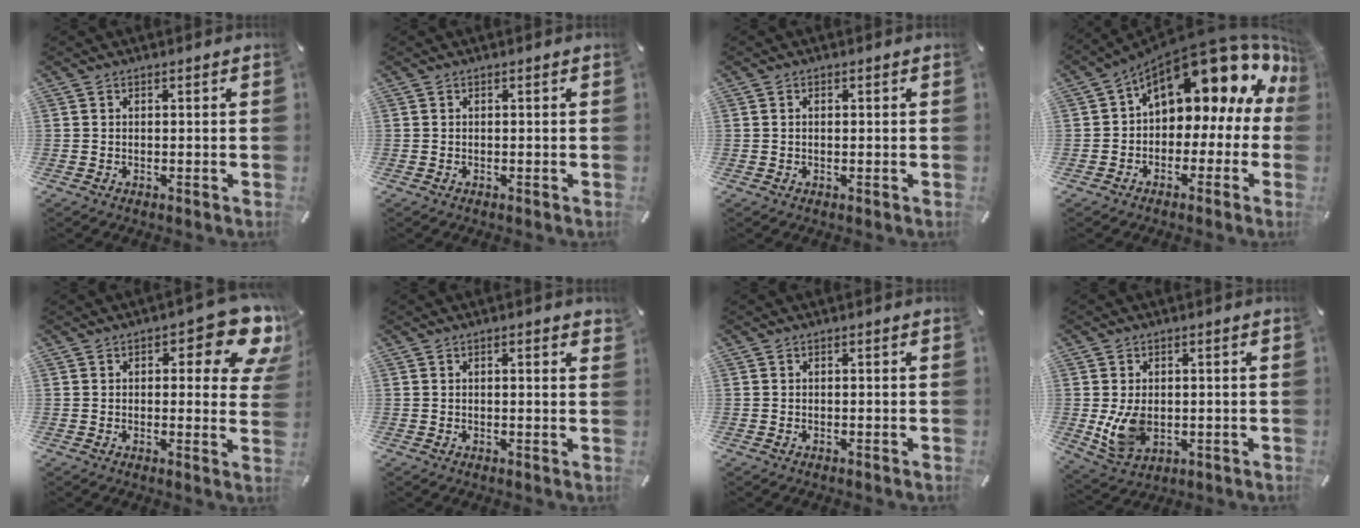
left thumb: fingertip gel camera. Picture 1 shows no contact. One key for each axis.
{"total": 0.0}
{"total": 0.8, "fx": 0.0, "fy": 0.4, "fz": 0.6, "tx": -0.014, "ty": 0.001, "tz": -0.001}
{"total": 17.3, "fx": 10.6, "fy": 8.6, "fz": 10.6, "tx": -0.152, "ty": -0.083, "tz": 0.176}
{"total": 12.9, "fx": 6.0, "fy": 5.1, "fz": 10.2, "tx": -0.124, "ty": -0.041, "tz": 0.098}
{"total": 1.3, "fx": 0.6, "fy": 0.2, "fz": 1.2, "tx": -0.016, "ty": -0.002, "tz": 0.008}
{"total": 0.0}
{"total": 8.3, "fx": -0.5, "fy": 5.8, "fz": 5.8, "tx": -0.121, "ty": -0.006, "tz": -0.009}